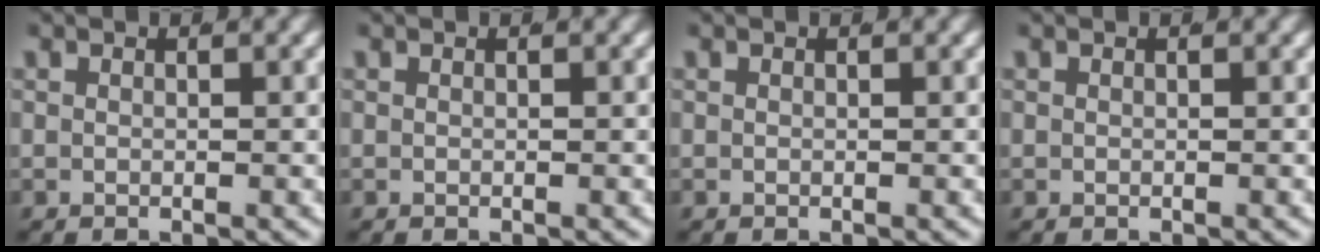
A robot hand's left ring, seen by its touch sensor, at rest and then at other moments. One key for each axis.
{"total": 0.0}
{"total": 0.0}
{"total": 0.0}